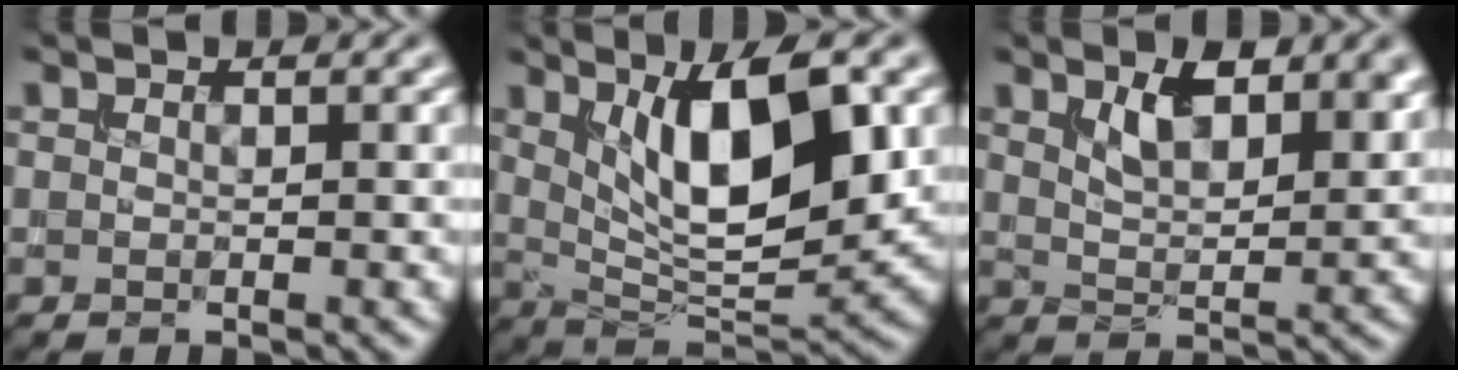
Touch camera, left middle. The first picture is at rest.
{"total": 9.5, "force": [2.6, 3.3, 8.6], "torque": [-0.136, -0.013, 0.046]}
{"total": 5.1, "force": [2.4, 2.2, 3.9], "torque": [-0.074, -0.003, 0.041]}